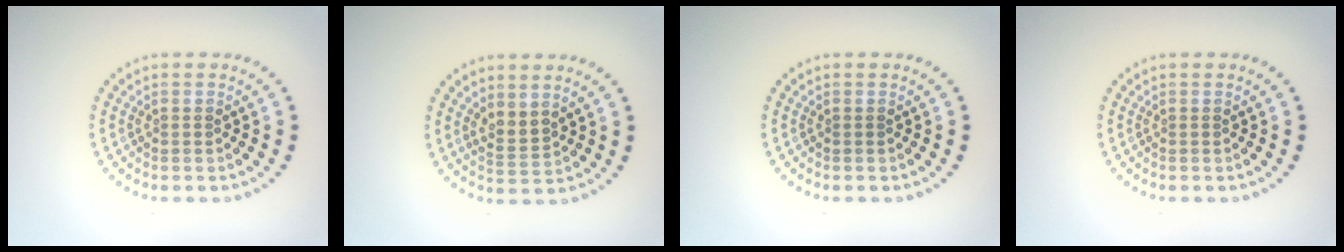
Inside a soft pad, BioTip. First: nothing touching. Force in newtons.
{"total": 1.8, "press": 1.5, "slide": 1.1}
{"total": 0.0}
{"total": 0.0}